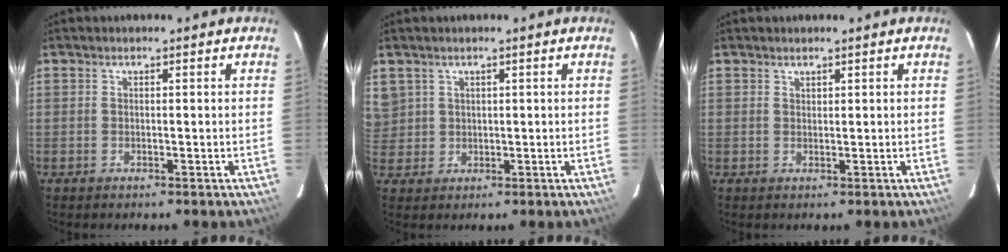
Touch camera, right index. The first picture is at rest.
{"total": 5.1, "force": [2.2, 4.6, 0.8], "torque": [-0.010, 0.011, 0.054]}
{"total": 0.7, "force": [0.6, 0.3, 0.0], "torque": [0.000, 0.001, 0.013]}